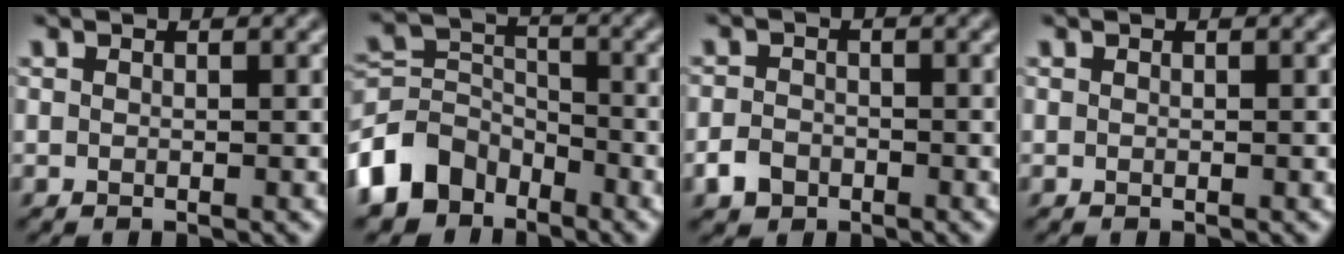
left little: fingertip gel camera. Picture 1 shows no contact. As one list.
[{"total": 6.4, "force": [-4.3, 4.3, 2.1], "torque": [-0.041, 0.003, -0.097]}, {"total": 2.2, "force": [-1.3, 1.6, 0.8], "torque": [-0.014, 0.002, -0.026]}, {"total": 0.0}]